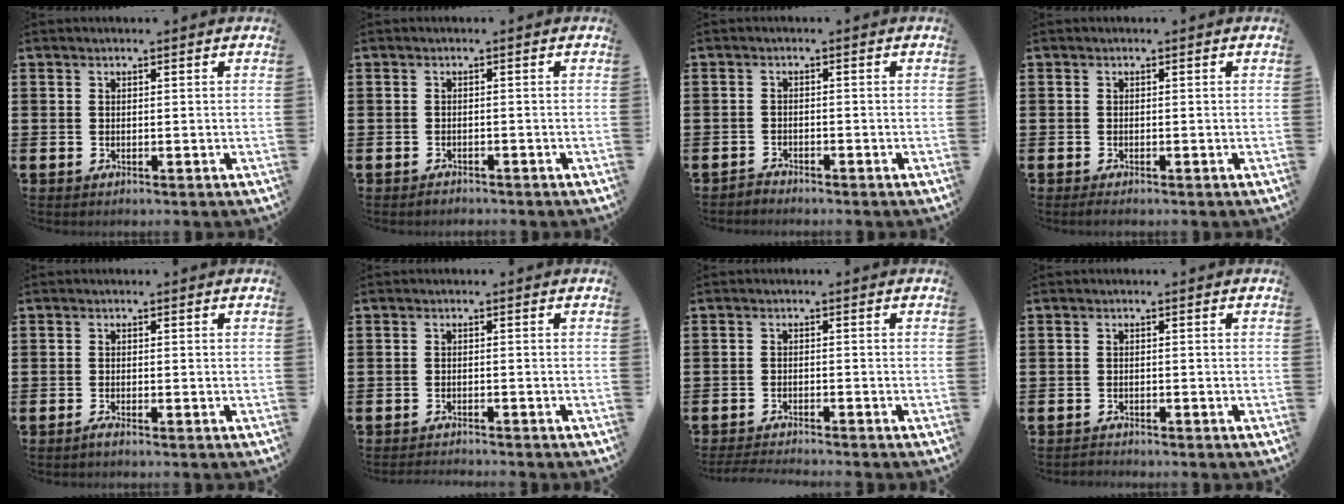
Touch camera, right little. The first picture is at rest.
{"total": 0.8, "force": [-0.7, 0.1, 0.0], "torque": [-0.003, 0.000, -0.016]}
{"total": 1.2, "force": [-1.2, 0.1, -0.2], "torque": [-0.001, 0.004, -0.026]}
{"total": 0.0}
{"total": 0.7, "force": [-0.5, 0.0, 0.5], "torque": [-0.007, -0.004, -0.010]}
{"total": 1.1, "force": [-1.1, -0.1, -0.1], "torque": [0.001, -0.002, -0.023]}
{"total": 1.6, "force": [-1.6, -0.2, 0.2], "torque": [-0.003, 0.000, -0.032]}
{"total": 0.8, "force": [-0.8, 0.1, -0.1], "torque": [-0.002, -0.001, -0.016]}